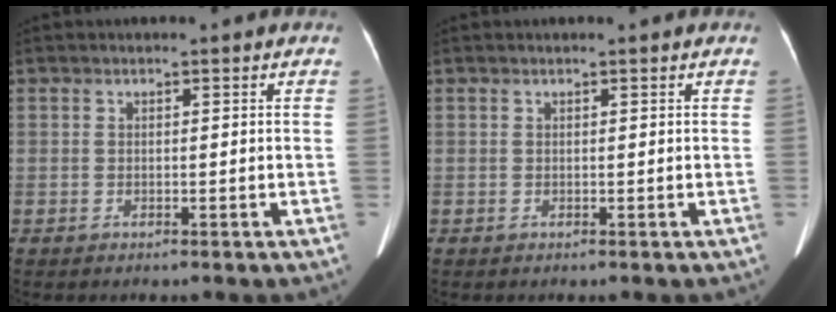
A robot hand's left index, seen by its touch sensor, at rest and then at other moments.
{"total": 0.0}